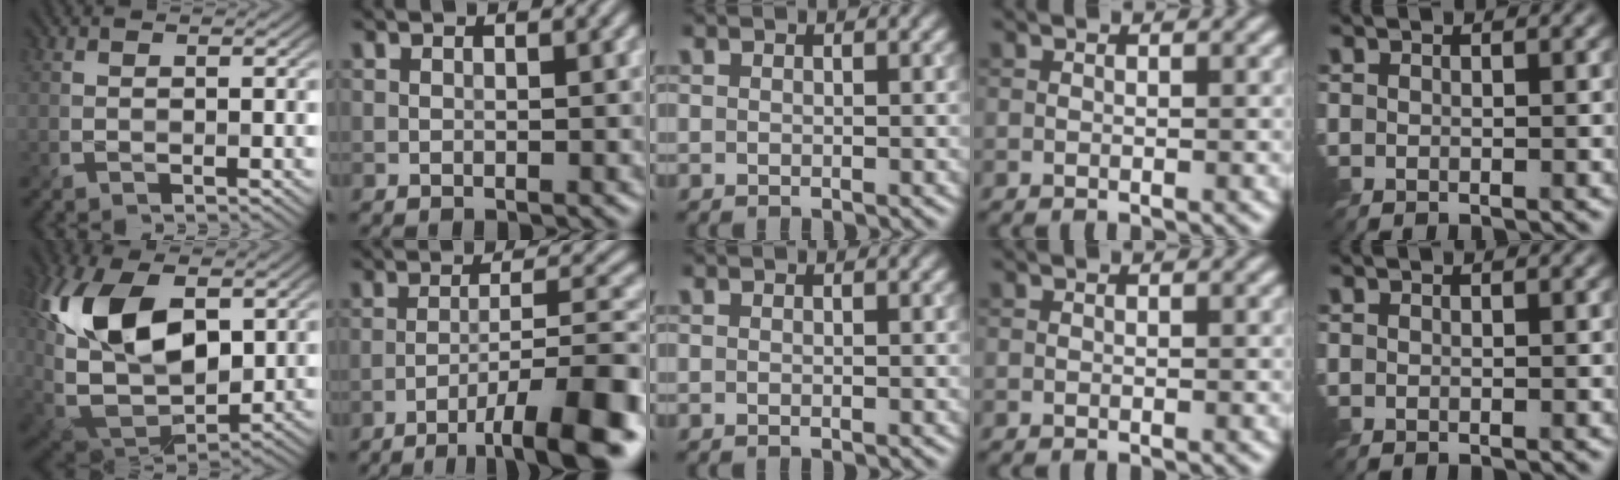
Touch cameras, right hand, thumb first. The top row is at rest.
{"thumb": {"total": 16.3, "force": [3.8, 10.0, 12.2], "torque": [-0.258, -0.007, 0.072]}, "index": {"total": 10.2, "force": [-6.3, 1.6, 7.9], "torque": [-0.118, 0.015, -0.096]}}